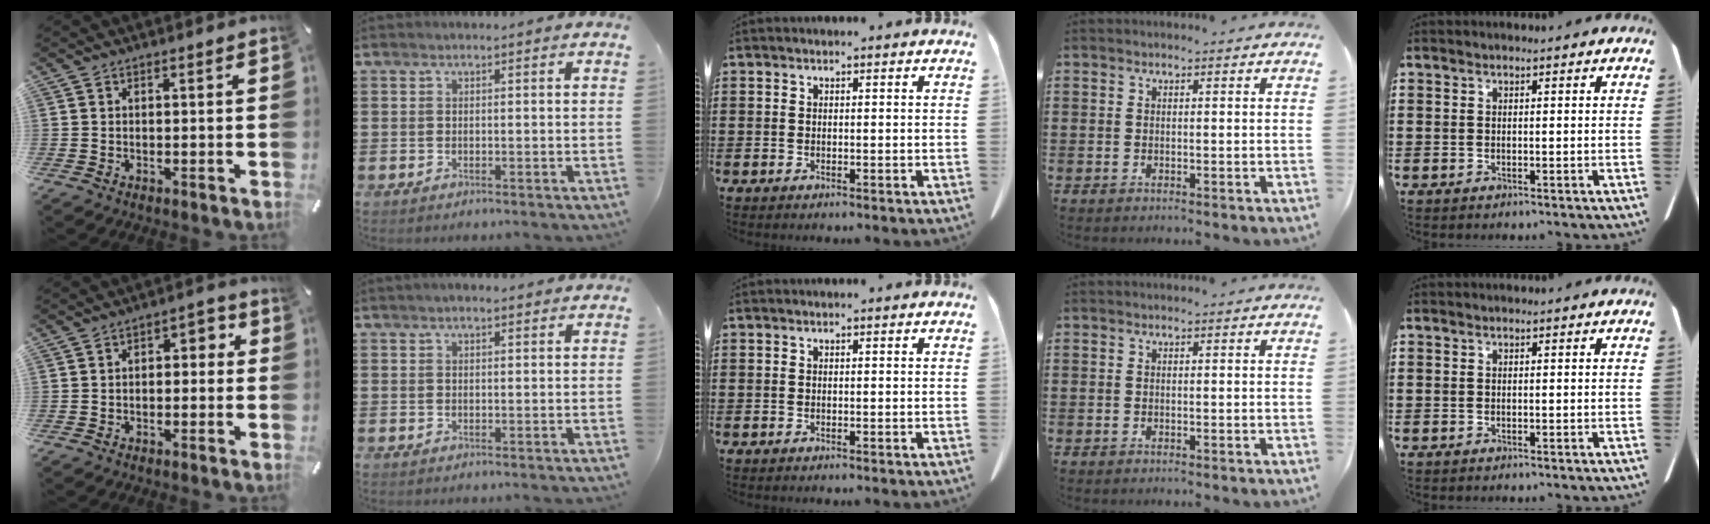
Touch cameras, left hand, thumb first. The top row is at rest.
{"thumb": {"total": 3.3, "force": [-1.9, 1.9, 1.9], "torque": [-0.034, 0.019, -0.041]}, "index": {"total": 1.6, "force": [1.3, 0.4, 0.9], "torque": [-0.018, 0.004, 0.022]}}